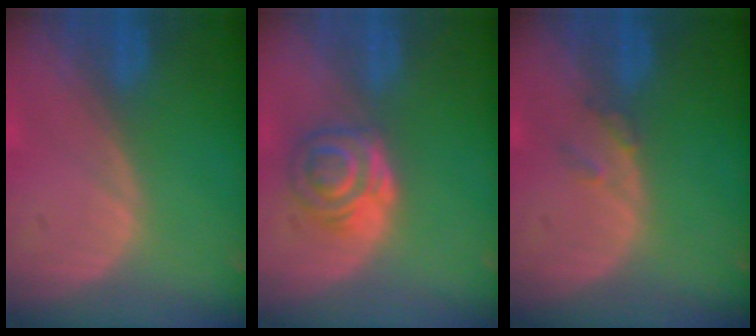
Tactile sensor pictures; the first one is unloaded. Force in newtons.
{"total": 6.2, "press": 5.2, "slide": 3.3}
{"total": 1.6, "press": 1.6, "slide": 0.2}